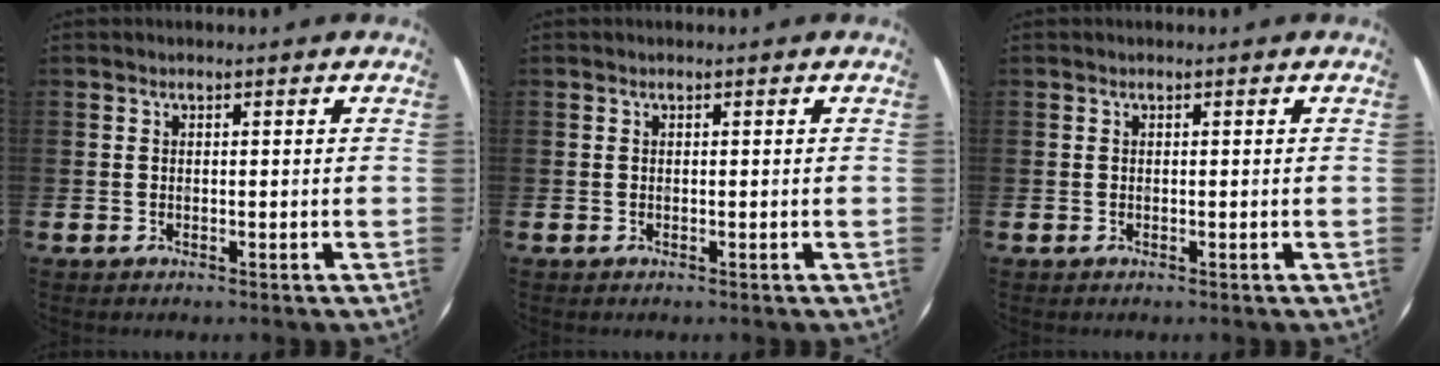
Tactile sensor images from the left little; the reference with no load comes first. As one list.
[{"total": 0.0}, {"total": 0.0}]